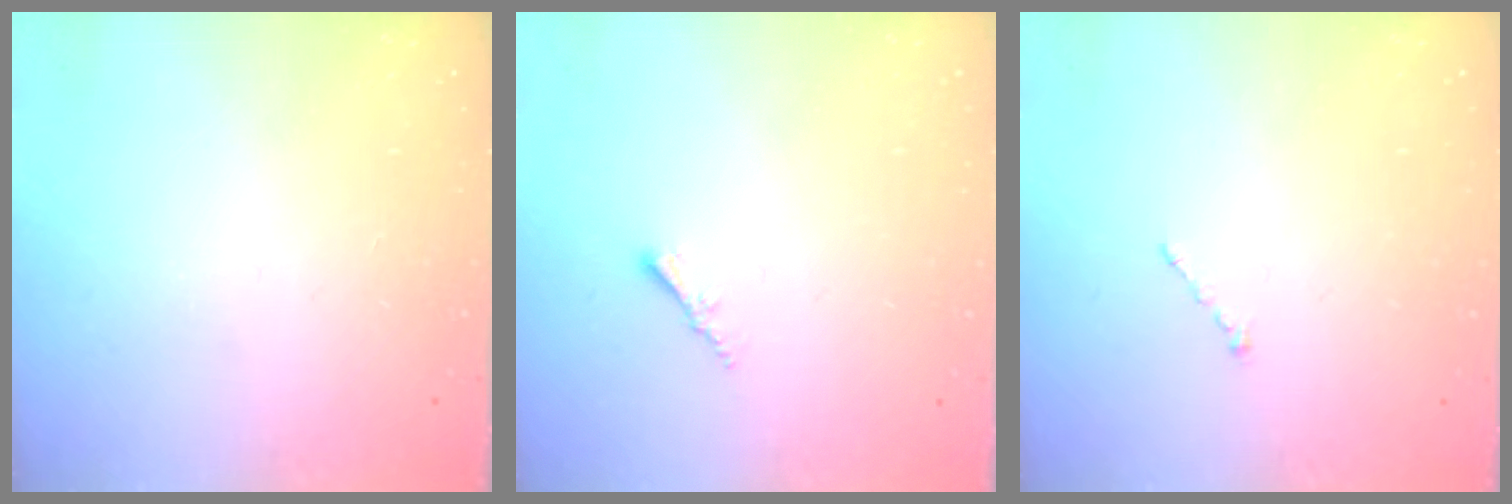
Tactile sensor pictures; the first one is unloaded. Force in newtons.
{"total": 1.5, "press": 1.5, "slide": 0.4}
{"total": 1.0, "press": 0.9, "slide": 0.3}